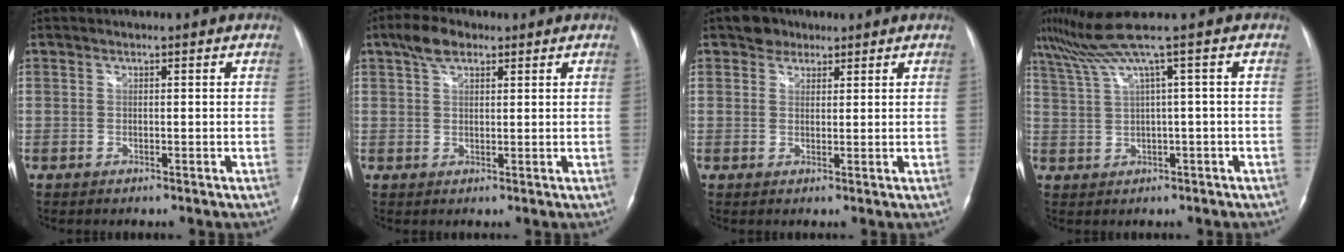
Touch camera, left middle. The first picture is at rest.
{"total": 4.4, "force": [2.7, 2.2, 2.7], "torque": [-0.057, 0.017, 0.051]}
{"total": 2.9, "force": [2.0, 2.0, 0.4], "torque": [-0.006, 0.010, 0.028]}
{"total": 5.1, "force": [2.9, -2.0, 3.6], "torque": [-0.084, 0.025, 0.068]}